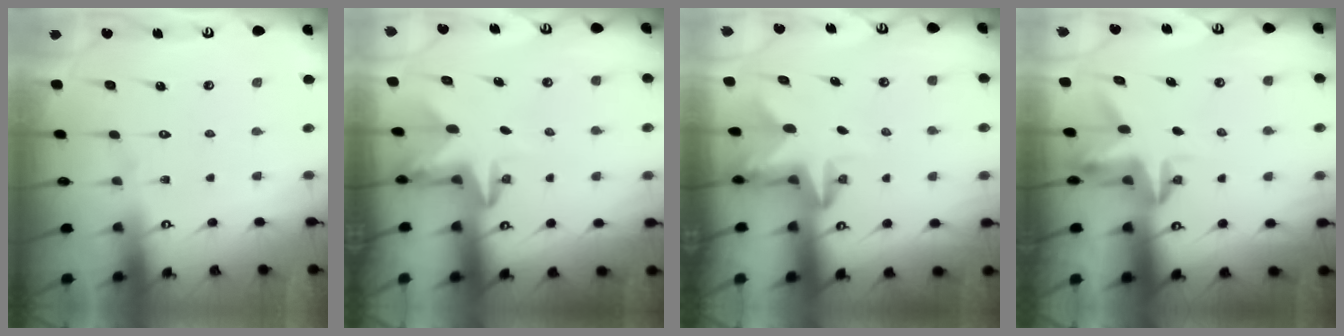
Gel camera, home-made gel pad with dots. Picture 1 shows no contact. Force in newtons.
{"total": 3.1, "press": 3.0, "slide": 0.8}
{"total": 2.7, "press": 2.6, "slide": 0.5}
{"total": 3.6, "press": 3.5, "slide": 0.4}